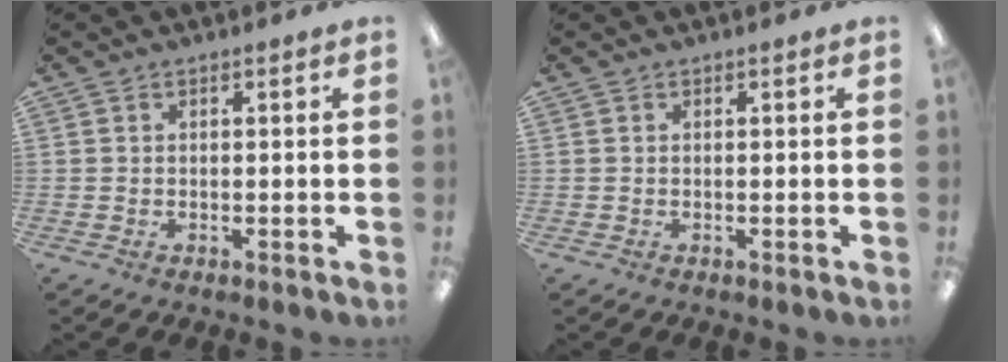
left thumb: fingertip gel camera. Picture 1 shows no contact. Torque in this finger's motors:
{"motor_torque": [-0.01, -0.01, 0.04, -0.02, 0.00]}